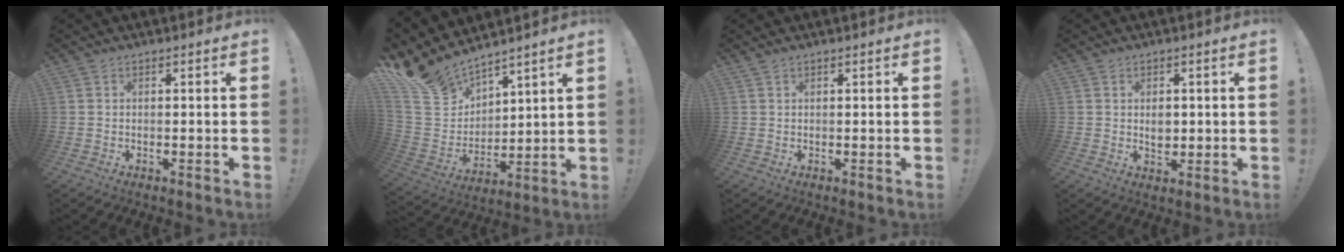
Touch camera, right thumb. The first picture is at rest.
{"total": 12.6, "force": [11.1, 5.4, 2.6], "torque": [-0.071, -0.089, 0.210]}
{"total": 0.7, "force": [0.6, 0.0, 0.3], "torque": [-0.006, 0.000, 0.012]}
{"total": 3.5, "force": [0.4, 2.9, 2.0], "torque": [-0.015, -0.006, 0.001]}